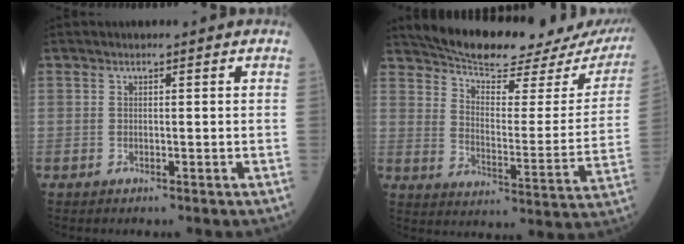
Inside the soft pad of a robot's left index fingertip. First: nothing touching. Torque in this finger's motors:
{"motor_torque": [0.16, -0.61, 0.16, 0.05]}